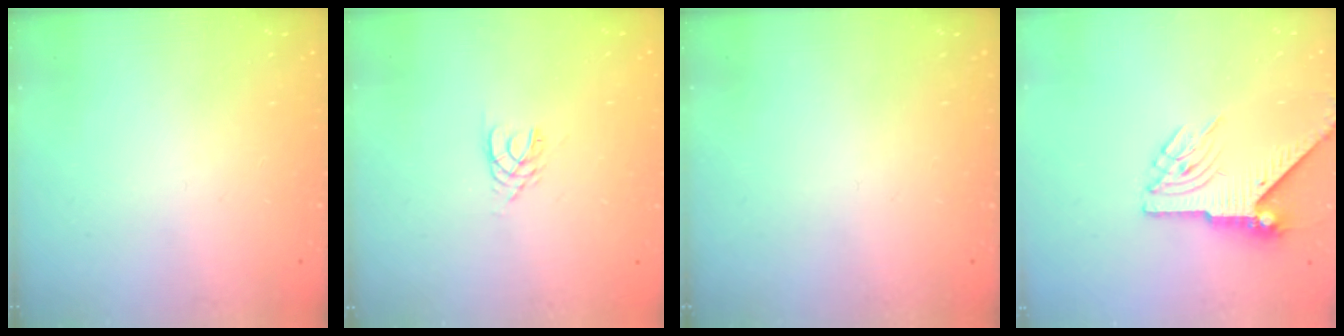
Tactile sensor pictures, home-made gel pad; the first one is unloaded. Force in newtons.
{"total": 3.0, "press": 2.9, "slide": 0.4}
{"total": 0.0}
{"total": 6.5, "press": 6.4, "slide": 1.0}